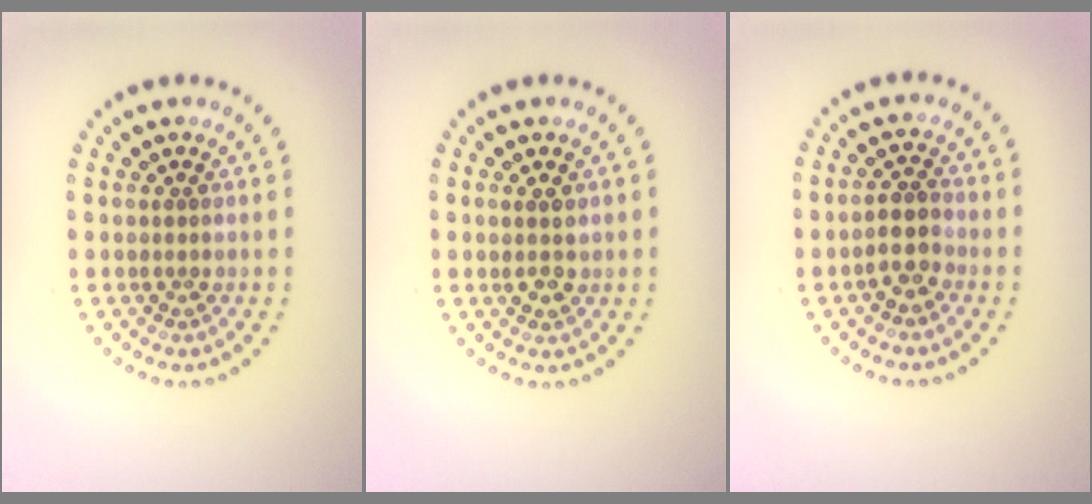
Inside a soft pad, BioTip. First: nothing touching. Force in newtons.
{"total": 1.7, "press": 1.7, "slide": 0.4}
{"total": 2.4, "press": 2.2, "slide": 0.9}